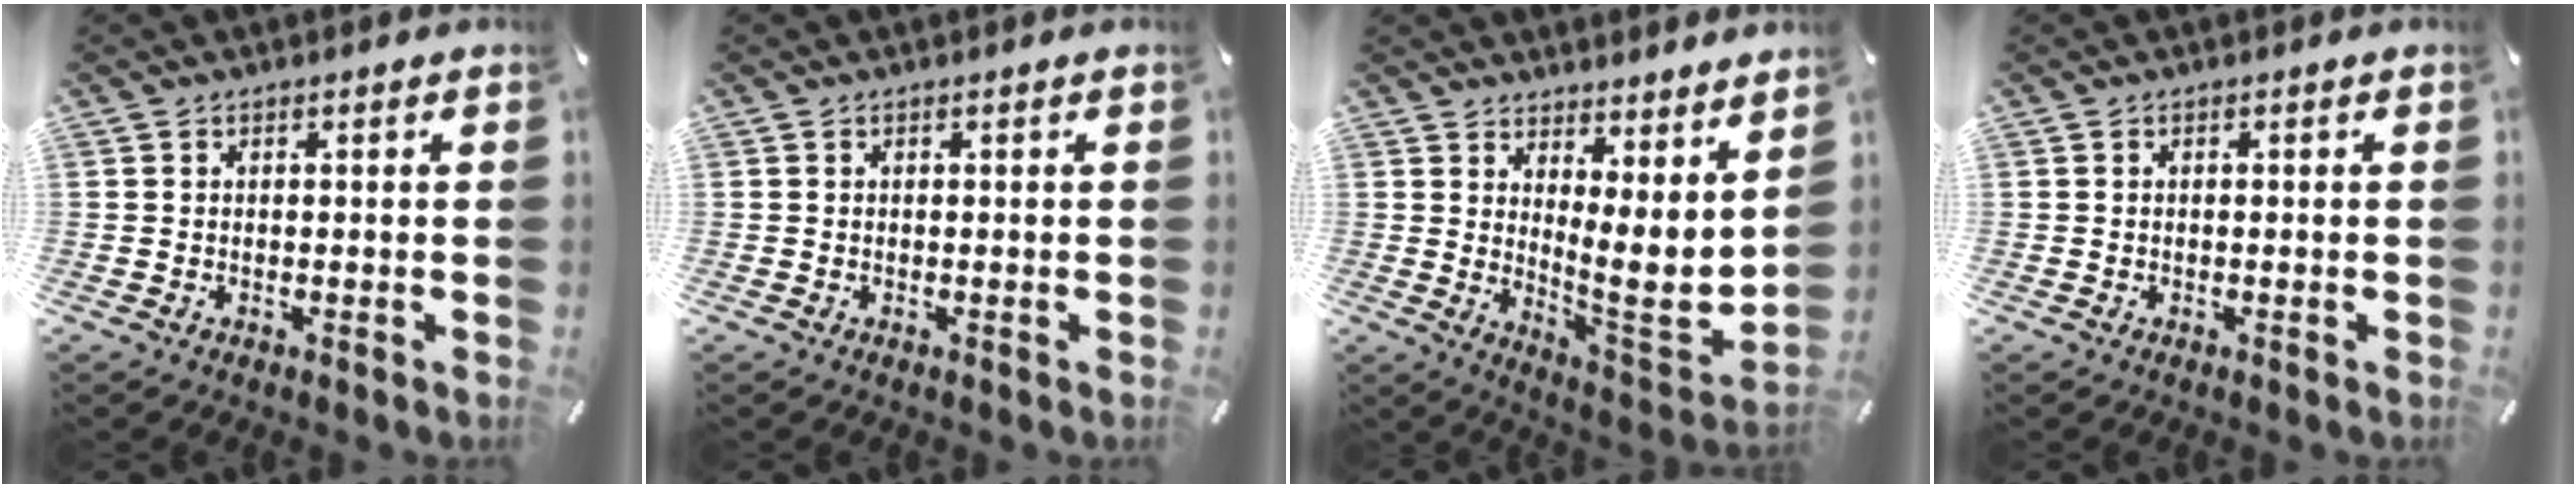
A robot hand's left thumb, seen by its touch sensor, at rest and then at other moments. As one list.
[{"total": 0.0}, {"total": 9.2, "force": [2.7, 3.1, 8.2], "torque": [-0.100, -0.062, 0.056]}, {"total": 0.0}]